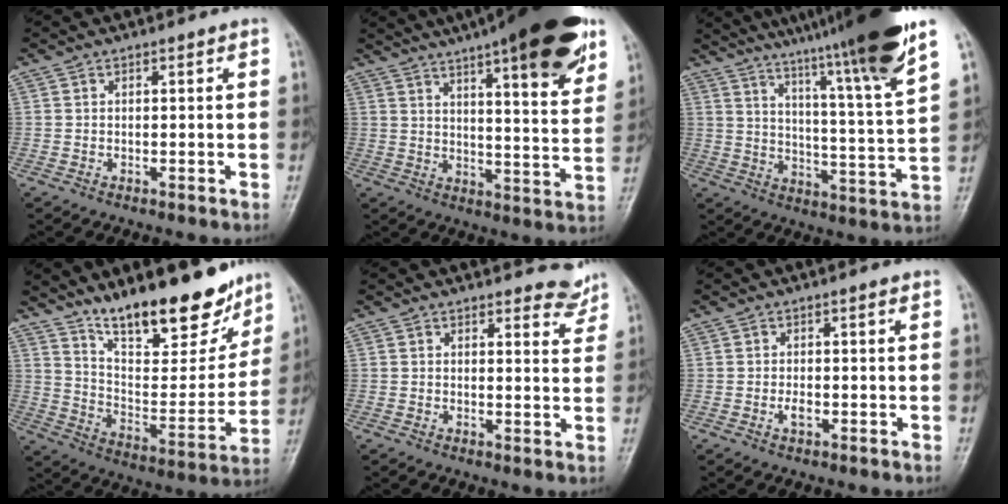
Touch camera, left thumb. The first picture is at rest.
{"total": 24.6, "force": [15.8, 5.4, 18.1], "torque": [-0.238, -0.036, 0.215]}
{"total": 22.0, "force": [16.6, 0.1, 14.5], "torque": [-0.210, -0.082, 0.242]}
{"total": 21.1, "force": [15.5, 7.3, 12.3], "torque": [-0.137, -0.093, 0.252]}
{"total": 4.1, "force": [3.8, 1.5, 0.5], "torque": [0.016, -0.032, 0.033]}
{"total": 1.9, "force": [-0.5, 0.9, 1.6], "torque": [-0.026, 0.002, -0.009]}